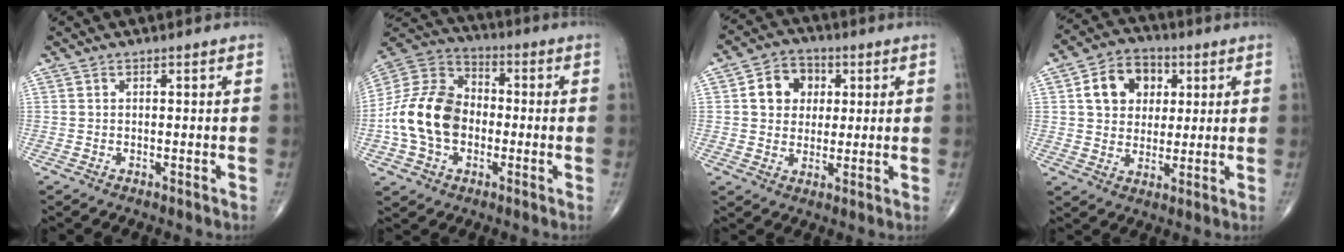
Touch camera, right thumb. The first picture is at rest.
{"total": 16.5, "force": [-2.6, 12.1, 10.9], "torque": [-0.188, 0.034, -0.054]}
{"total": 8.5, "force": [1.9, 7.1, 4.3], "torque": [-0.032, 0.001, 0.026]}
{"total": 10.4, "force": [2.7, 8.3, 5.7], "torque": [-0.058, 0.000, 0.041]}